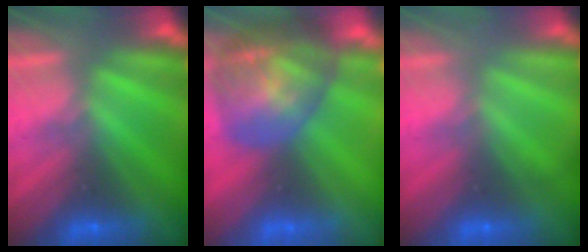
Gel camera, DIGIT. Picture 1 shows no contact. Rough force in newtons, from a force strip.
{"total": 7.5}
{"total": 2.0}